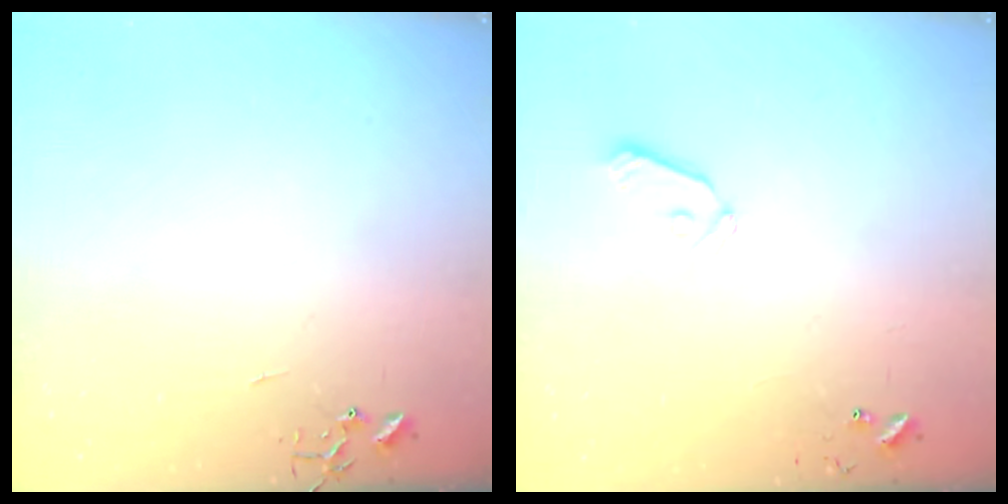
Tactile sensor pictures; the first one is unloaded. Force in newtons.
{"total": 6.0, "press": 6.0, "slide": 0.7}